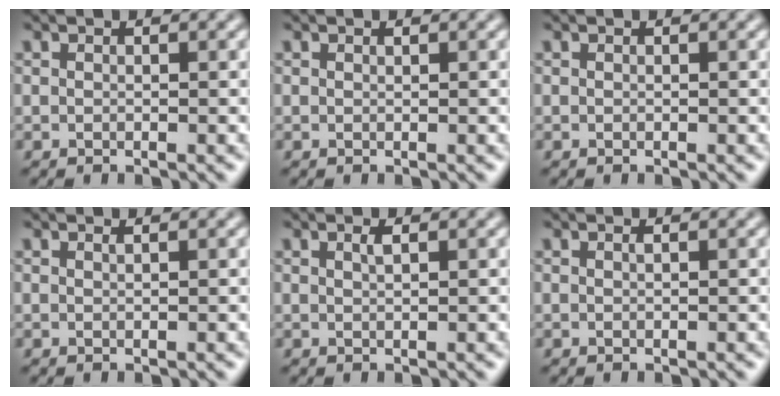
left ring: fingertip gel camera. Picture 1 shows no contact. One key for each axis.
{"total": 0.0}
{"total": 0.0}
{"total": 0.0}
{"total": 0.8, "fx": 0.5, "fy": 0.2, "fz": 0.7, "tx": -0.014, "ty": 0.002, "tz": 0.008}
{"total": 0.0}